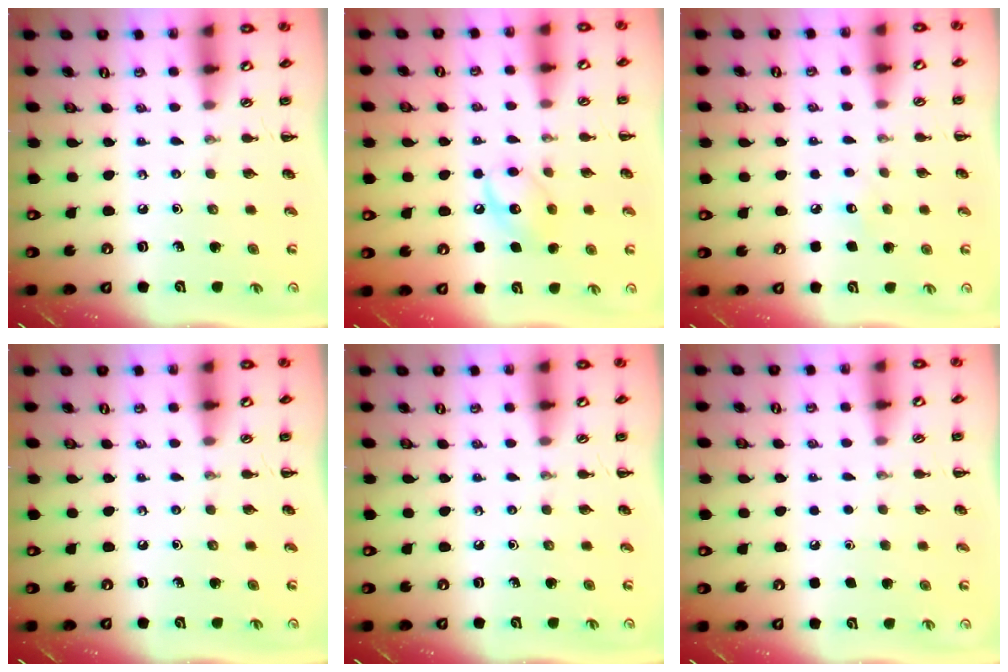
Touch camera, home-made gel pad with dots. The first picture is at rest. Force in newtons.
{"total": 10.1, "press": 10.0, "slide": 1.0}
{"total": 5.1, "press": 5.0, "slide": 1.1}
{"total": 0.0}
{"total": 0.0}
{"total": 1.7, "press": 1.7, "slide": 0.1}